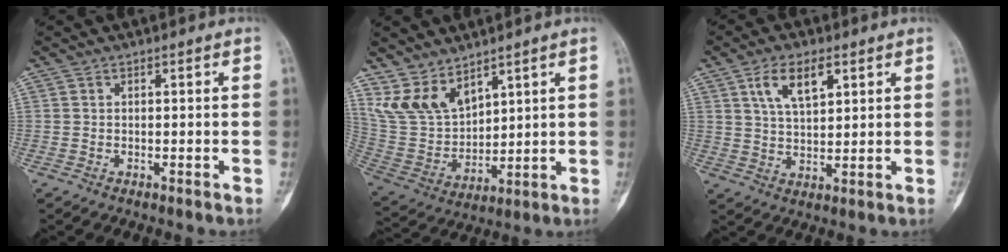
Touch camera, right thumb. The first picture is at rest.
{"total": 10.6, "force": [7.4, 5.6, 5.1], "torque": [-0.088, -0.036, 0.173]}
{"total": 8.0, "force": [3.8, 3.8, 5.9], "torque": [-0.098, -0.014, 0.073]}